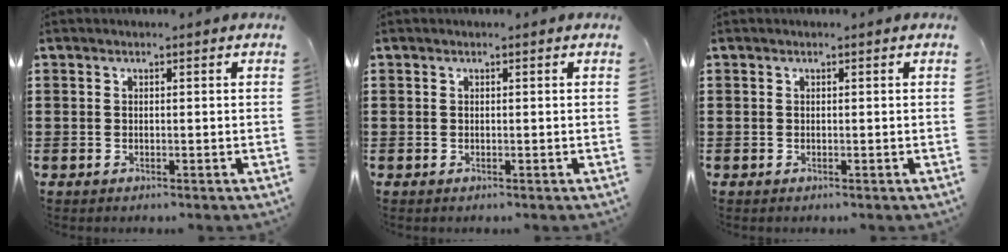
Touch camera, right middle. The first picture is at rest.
{"total": 0.0}
{"total": 0.0}